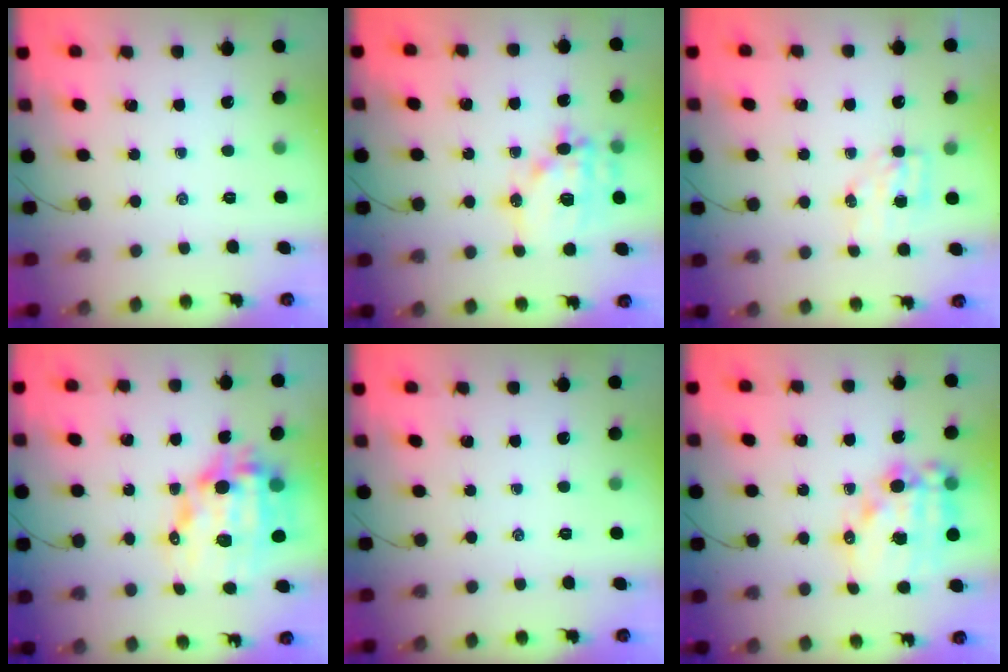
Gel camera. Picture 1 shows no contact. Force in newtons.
{"total": 15.5, "press": 15.2, "slide": 3.1}
{"total": 4.9, "press": 4.8, "slide": 0.7}
{"total": 15.1, "press": 14.6, "slide": 3.8}
{"total": 0.0}
{"total": 15.7, "press": 15.4, "slide": 3.1}